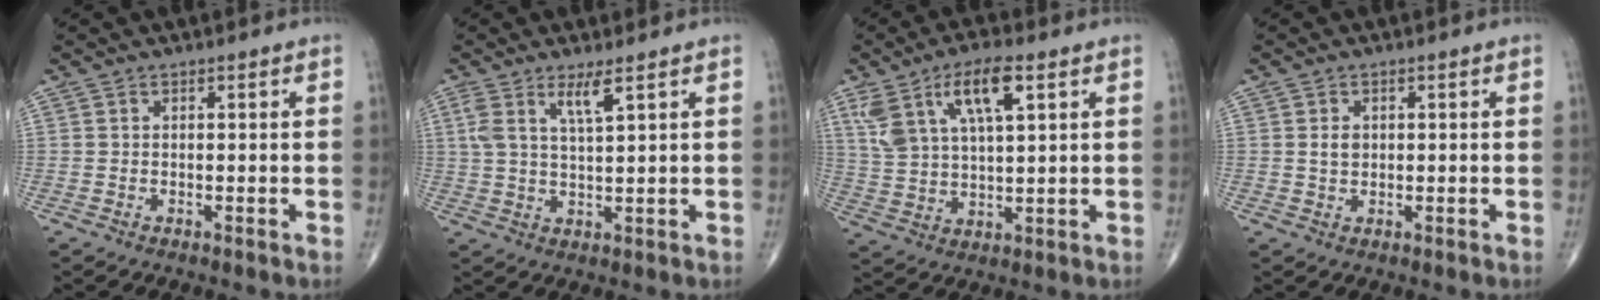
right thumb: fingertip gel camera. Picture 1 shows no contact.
{"total": 5.1, "force": [2.8, 0.6, 4.2], "torque": [-0.091, -0.013, 0.060]}
{"total": 12.1, "force": [5.7, 4.3, 9.8], "torque": [-0.187, -0.006, 0.111]}
{"total": 2.1, "force": [0.3, 1.5, 1.3], "torque": [-0.018, -0.001, 0.008]}